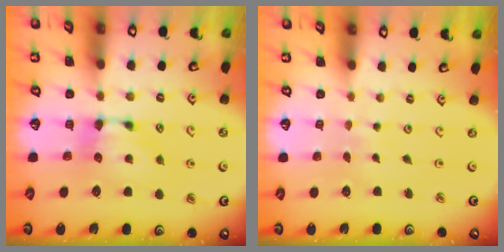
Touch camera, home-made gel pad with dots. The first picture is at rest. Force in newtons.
{"total": 5.7, "press": 5.7, "slide": 0.2}